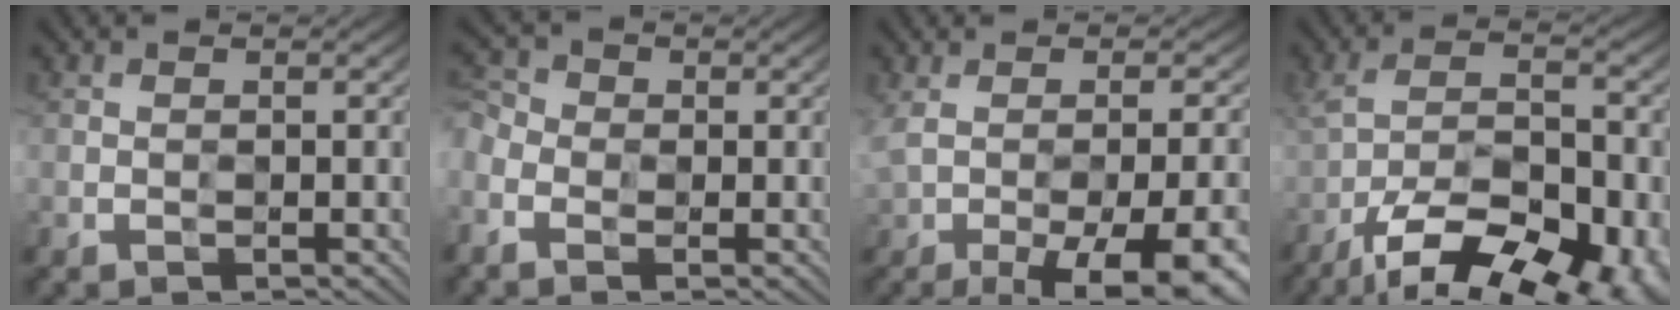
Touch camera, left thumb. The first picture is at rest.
{"total": 4.9, "force": [-1.8, 3.8, 2.6], "torque": [-0.093, -0.004, -0.045]}
{"total": 15.4, "force": [-6.0, 5.3, 13.2], "torque": [-0.197, -0.021, -0.066]}
{"total": 15.4, "force": [-10.3, 5.5, 10.1], "torque": [-0.185, -0.028, -0.158]}